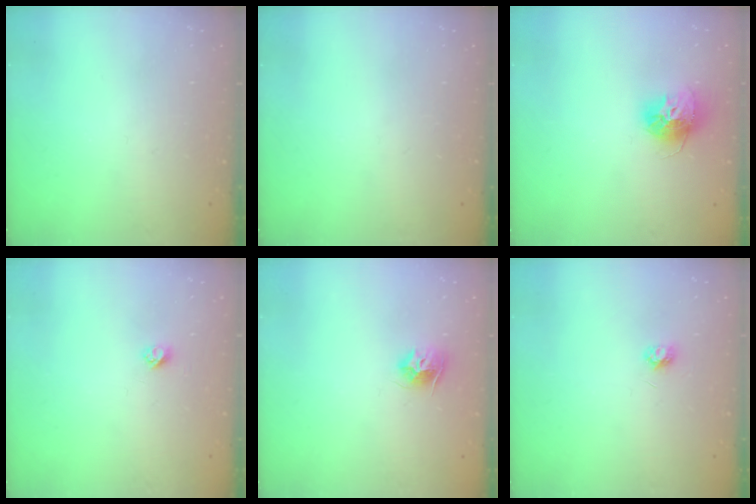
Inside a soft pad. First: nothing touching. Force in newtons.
{"total": 0.0}
{"total": 13.5, "press": 13.4, "slide": 1.2}
{"total": 2.7, "press": 2.6, "slide": 0.3}
{"total": 8.7, "press": 8.6, "slide": 0.4}
{"total": 3.5, "press": 3.4, "slide": 0.3}